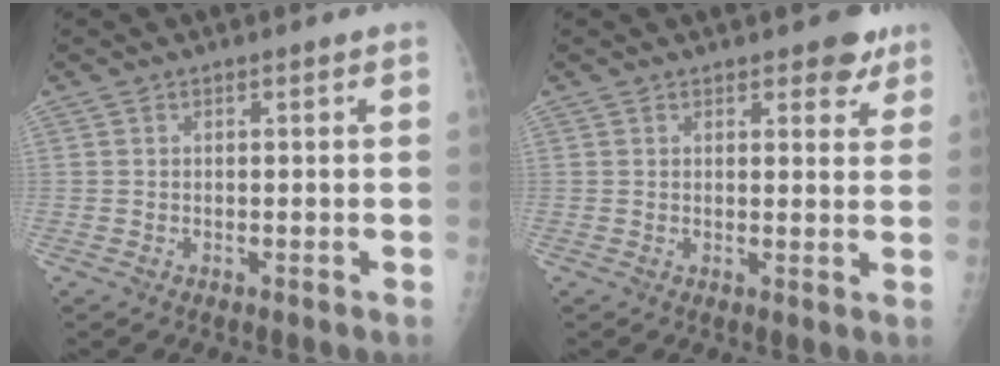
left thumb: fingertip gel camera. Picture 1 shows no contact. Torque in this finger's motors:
{"motor_torque": [0.99, 0.21, 0.57, -0.27, 0.07]}